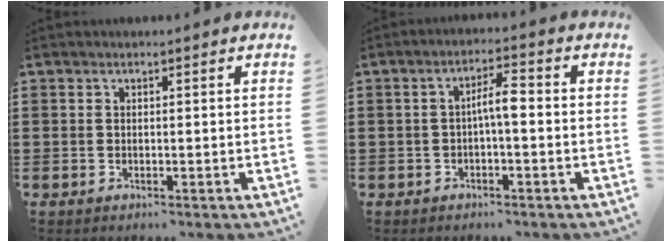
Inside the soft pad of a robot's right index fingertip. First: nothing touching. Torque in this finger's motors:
{"motor_torque": [0.84, -0.43, 0.35, 0.12]}